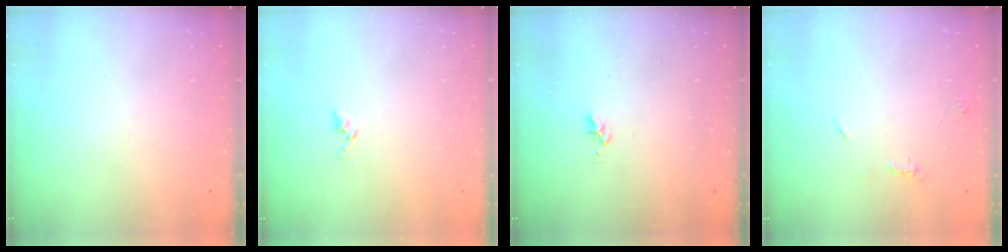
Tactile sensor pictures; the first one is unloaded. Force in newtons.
{"total": 5.6, "press": 5.6, "slide": 0.5}
{"total": 1.6, "press": 1.6, "slide": 0.3}
{"total": 5.6, "press": 5.6, "slide": 0.4}